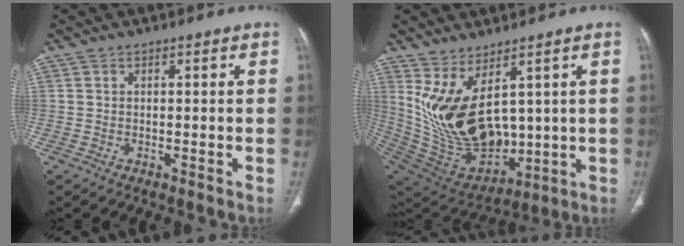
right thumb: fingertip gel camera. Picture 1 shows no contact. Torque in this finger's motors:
{"motor_torque": [-0.52, 1.43, 1.38, 1.38, 0.19]}